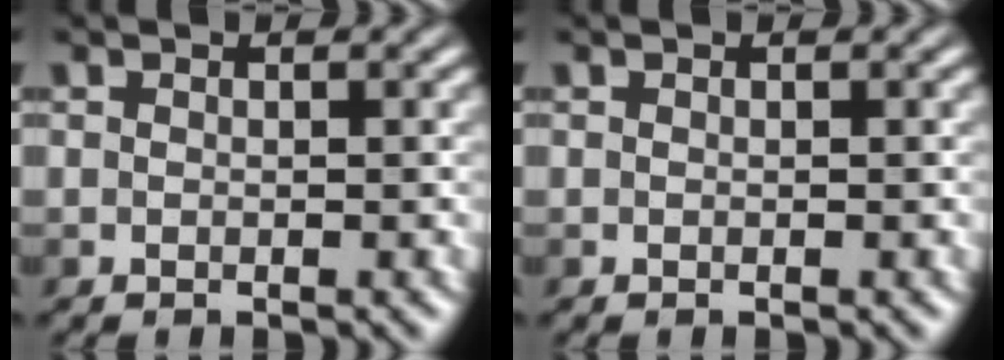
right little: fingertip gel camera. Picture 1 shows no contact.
{"total": 0.0}